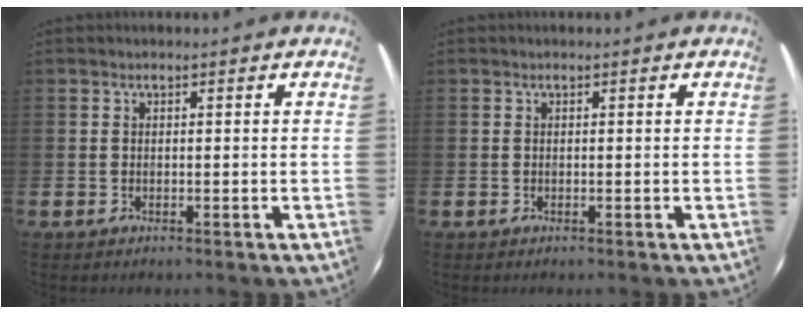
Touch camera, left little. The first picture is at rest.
{"total": 0.0}